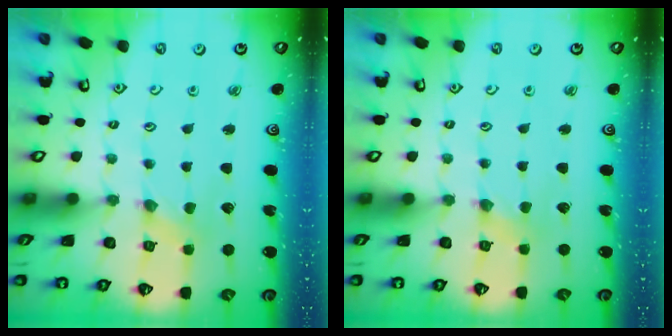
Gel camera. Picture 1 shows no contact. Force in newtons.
{"total": 2.1, "press": 2.1, "slide": 0.6}